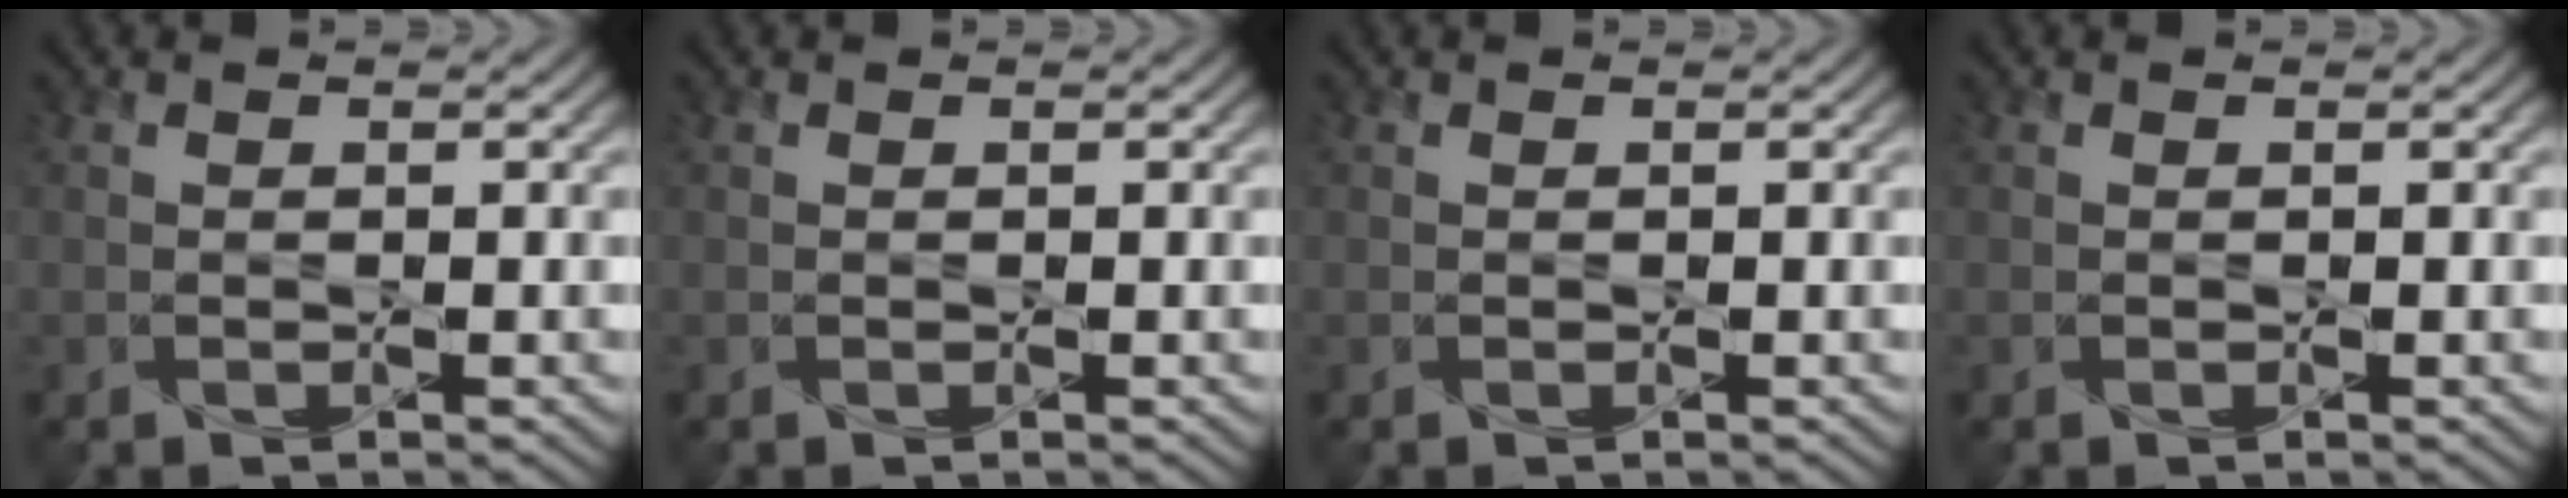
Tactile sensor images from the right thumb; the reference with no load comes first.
{"total": 0.0}
{"total": 0.0}
{"total": 0.0}